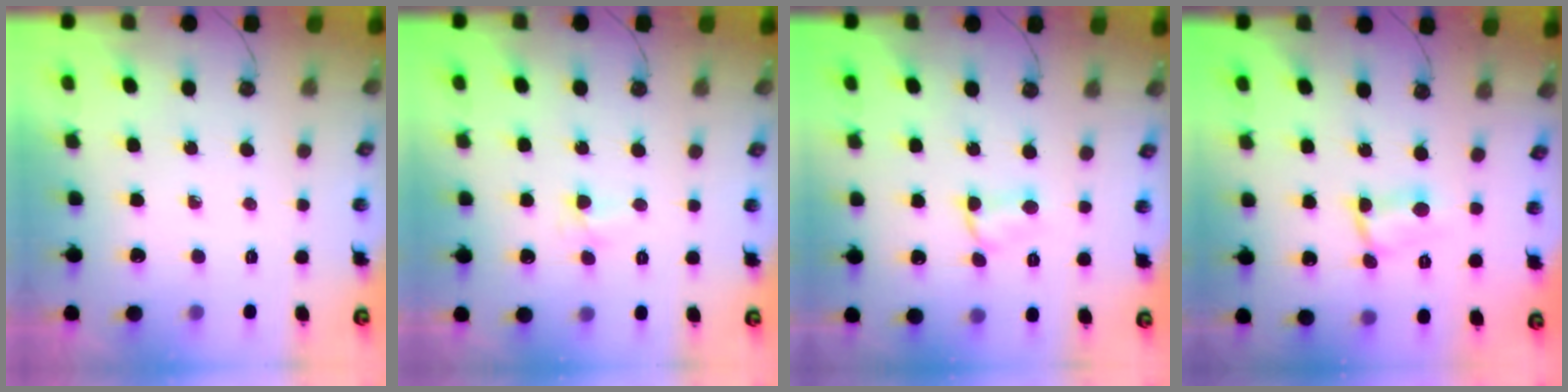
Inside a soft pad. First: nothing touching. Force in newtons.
{"total": 4.6, "press": 3.4, "slide": 3.0}
{"total": 2.9, "press": 2.7, "slide": 1.0}
{"total": 2.9, "press": 1.3, "slide": 2.6}